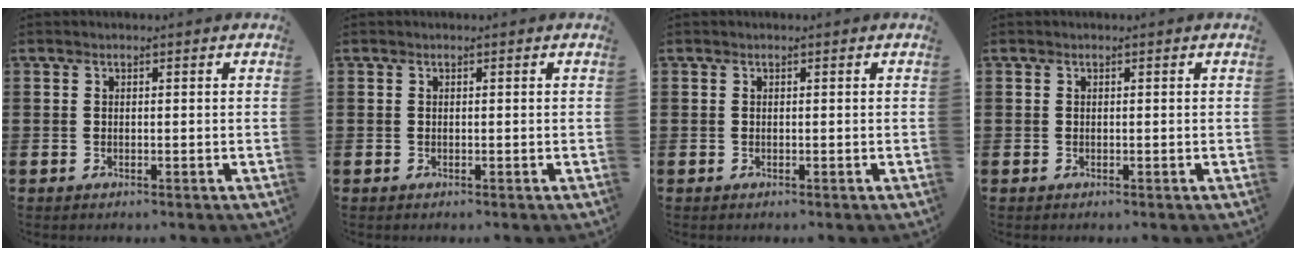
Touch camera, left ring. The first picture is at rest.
{"total": 0.0}
{"total": 0.0}
{"total": 0.0}